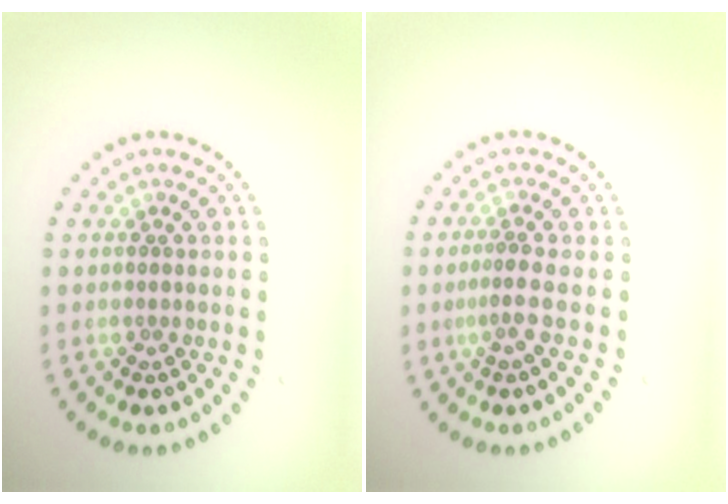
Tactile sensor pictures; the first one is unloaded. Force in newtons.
{"total": 1.5, "press": 1.1, "slide": 1.1}